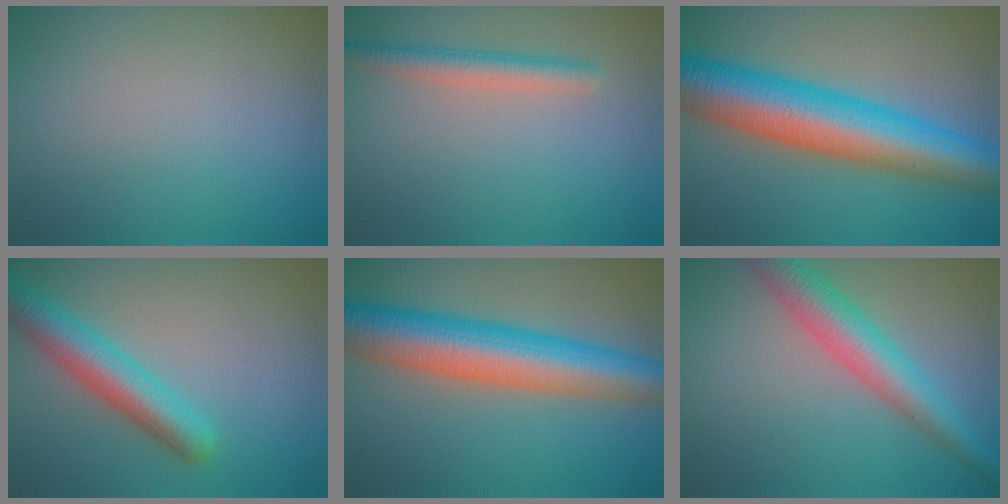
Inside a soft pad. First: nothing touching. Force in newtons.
{"total": 2.6, "press": 2.6, "slide": 0.1}
{"total": 10.9, "press": 10.9, "slide": 0.1}
{"total": 4.6, "press": 4.6, "slide": 0.2}
{"total": 9.2, "press": 9.2, "slide": 0.2}
{"total": 5.6, "press": 5.6, "slide": 0.2}